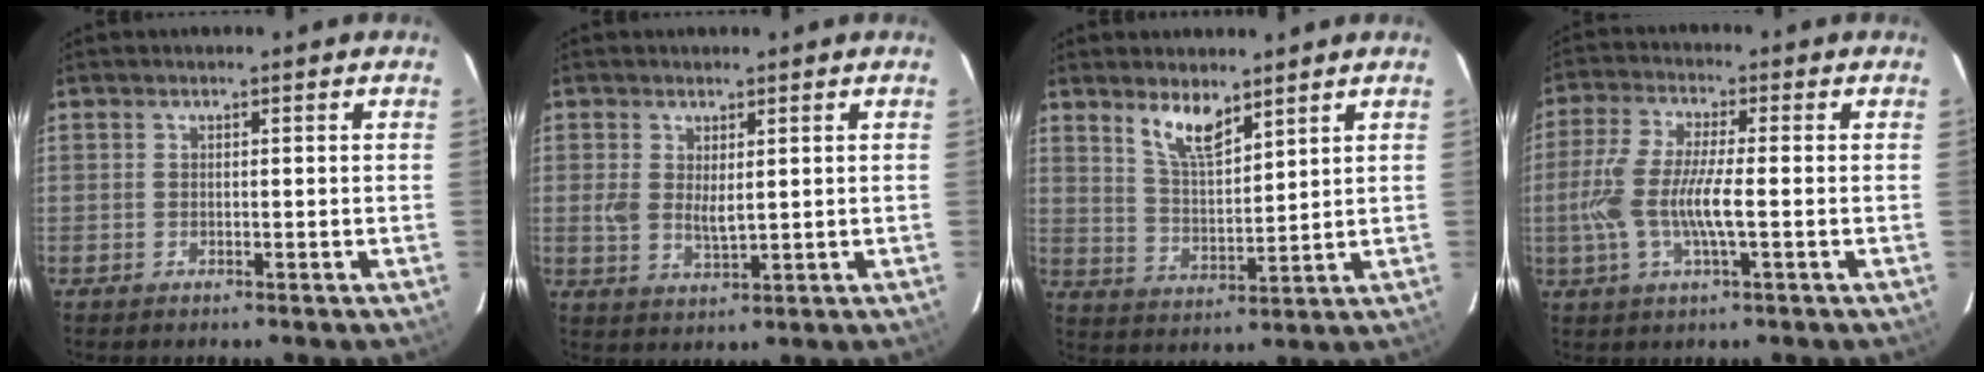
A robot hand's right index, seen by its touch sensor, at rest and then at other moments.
{"total": 4.2, "force": [0.8, 2.0, 3.6], "torque": [-0.064, -0.008, 0.018]}
{"total": 7.4, "force": [5.4, 2.3, 4.6], "torque": [-0.082, -0.001, 0.109]}
{"total": 10.4, "force": [-1.8, 1.9, 10.0], "torque": [-0.211, -0.004, -0.036]}